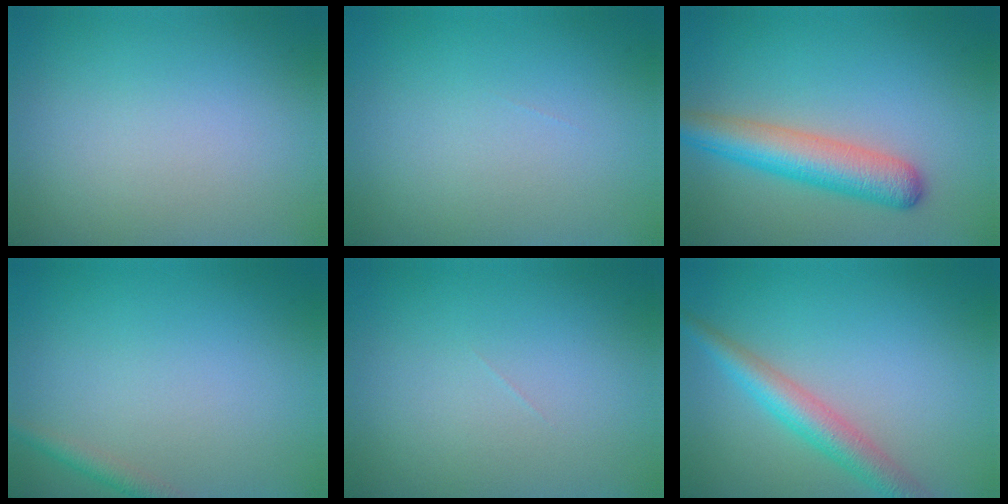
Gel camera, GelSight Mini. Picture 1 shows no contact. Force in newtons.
{"total": 0.0}
{"total": 5.2, "press": 5.2, "slide": 0.3}
{"total": 1.4, "press": 1.4, "slide": 0.1}
{"total": 0.0}
{"total": 3.7, "press": 3.7, "slide": 0.1}